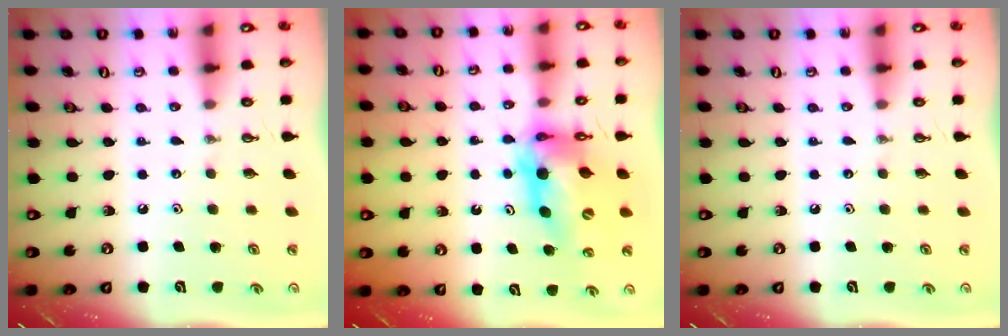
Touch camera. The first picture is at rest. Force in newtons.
{"total": 12.9, "press": 12.8, "slide": 1.3}
{"total": 0.0}